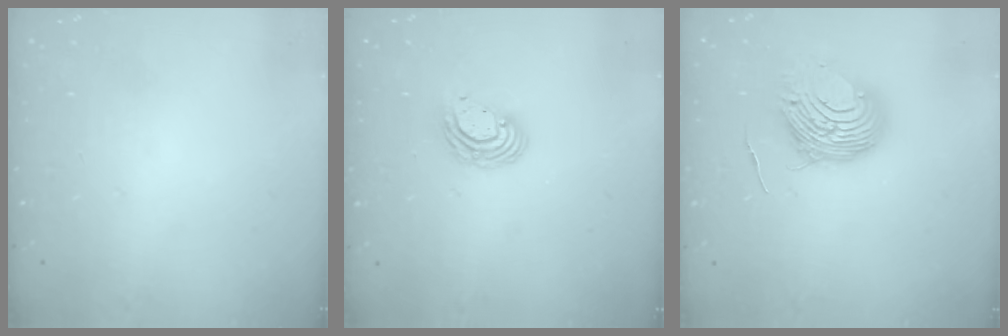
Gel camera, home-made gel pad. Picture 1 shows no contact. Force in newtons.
{"total": 7.3, "press": 7.1, "slide": 1.3}
{"total": 10.4, "press": 10.3, "slide": 1.0}